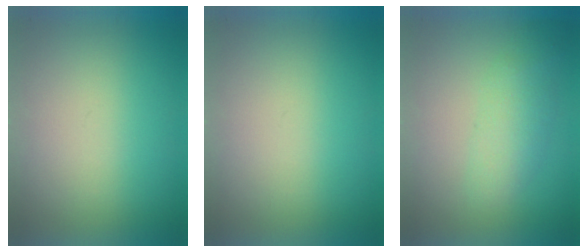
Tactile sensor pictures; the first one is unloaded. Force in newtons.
{"total": 0.0}
{"total": 2.2}